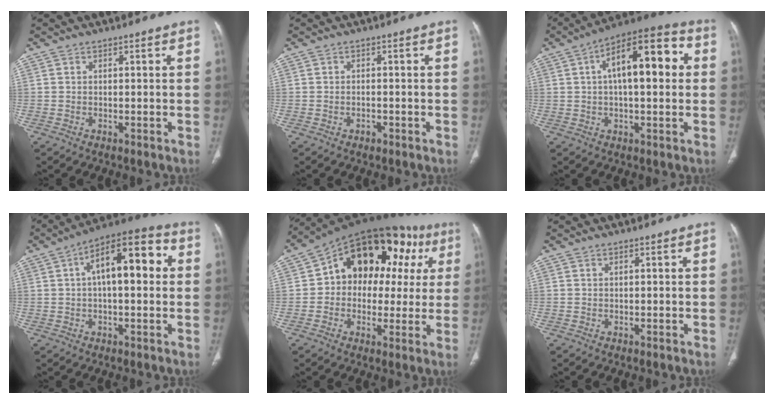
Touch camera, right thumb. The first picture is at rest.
{"total": 1.3, "force": [-0.6, 0.9, 0.6], "torque": [-0.011, 0.007, -0.006]}
{"total": 17.1, "force": [3.4, 7.1, 15.2], "torque": [-0.211, 0.032, 0.043]}
{"total": 15.6, "force": [3.0, 6.7, 13.8], "torque": [-0.193, 0.035, 0.039]}
{"total": 22.4, "force": [5.6, 14.9, 15.7], "torque": [-0.163, 0.041, 0.075]}
{"total": 0.6, "force": [0.2, 0.3, 0.5], "torque": [-0.008, 0.000, 0.005]}